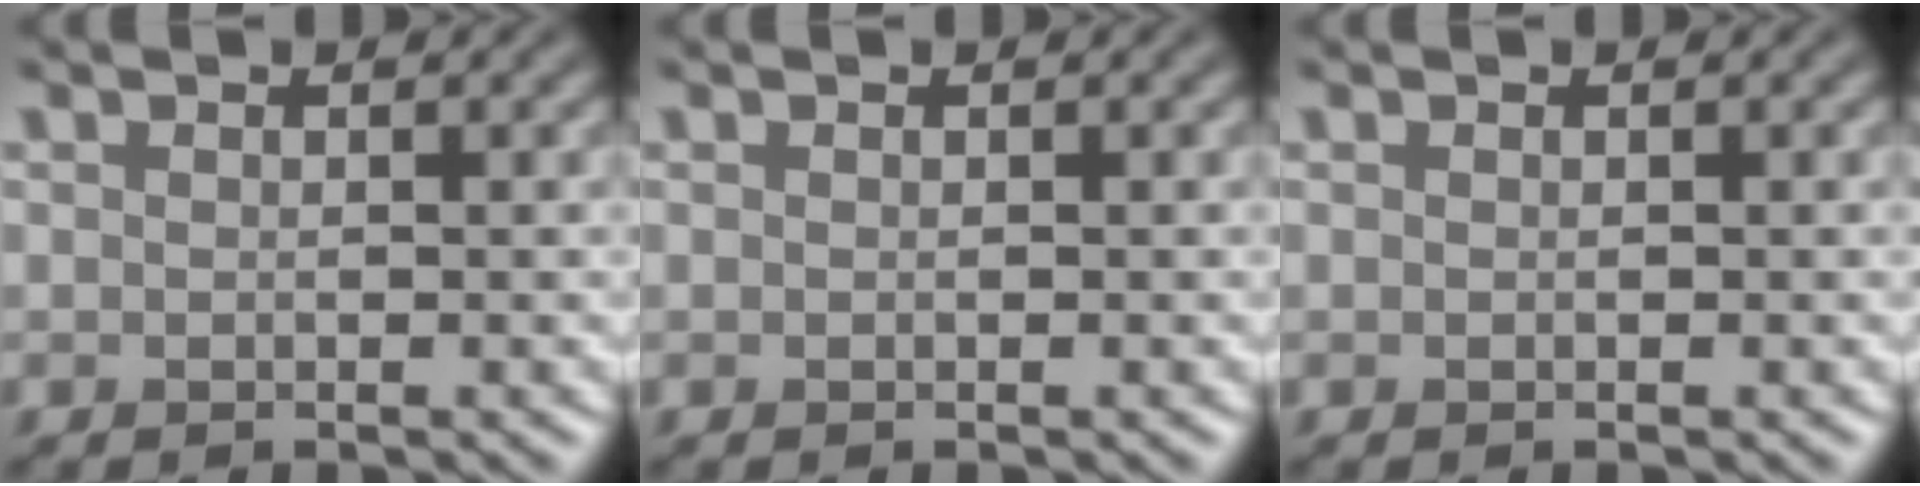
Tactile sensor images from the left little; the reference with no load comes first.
{"total": 0.0}
{"total": 0.0}